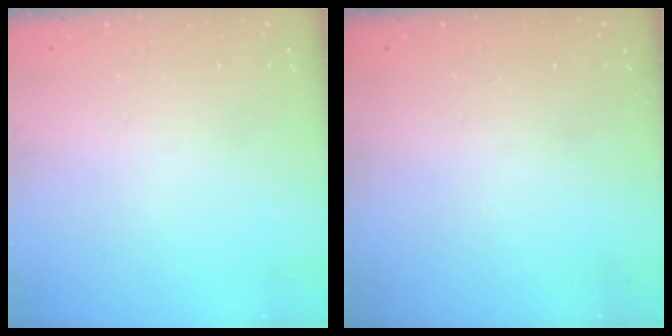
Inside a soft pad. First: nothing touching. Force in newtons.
{"total": 0.0}